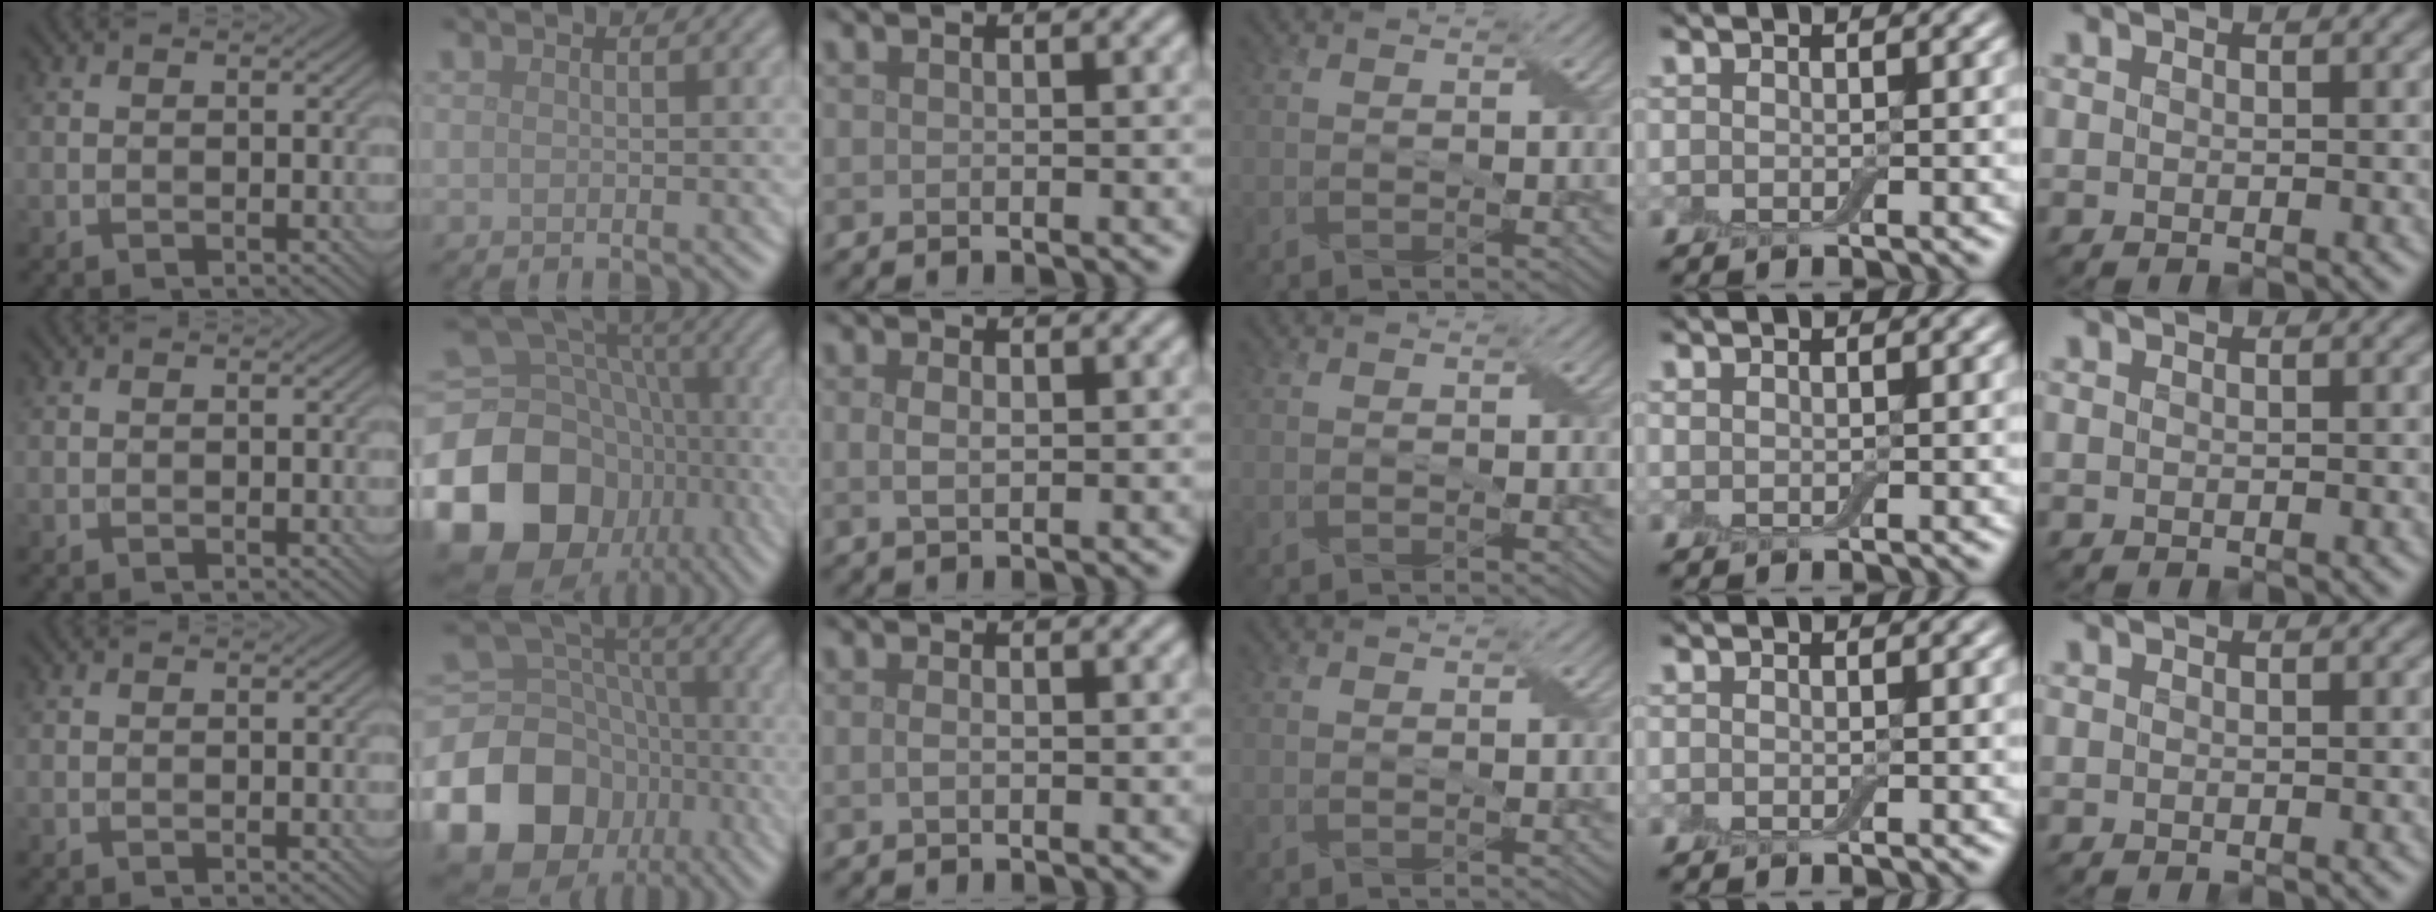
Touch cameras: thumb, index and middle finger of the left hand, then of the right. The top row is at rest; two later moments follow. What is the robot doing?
{"motion": "fold", "object": "aluminum foil"}